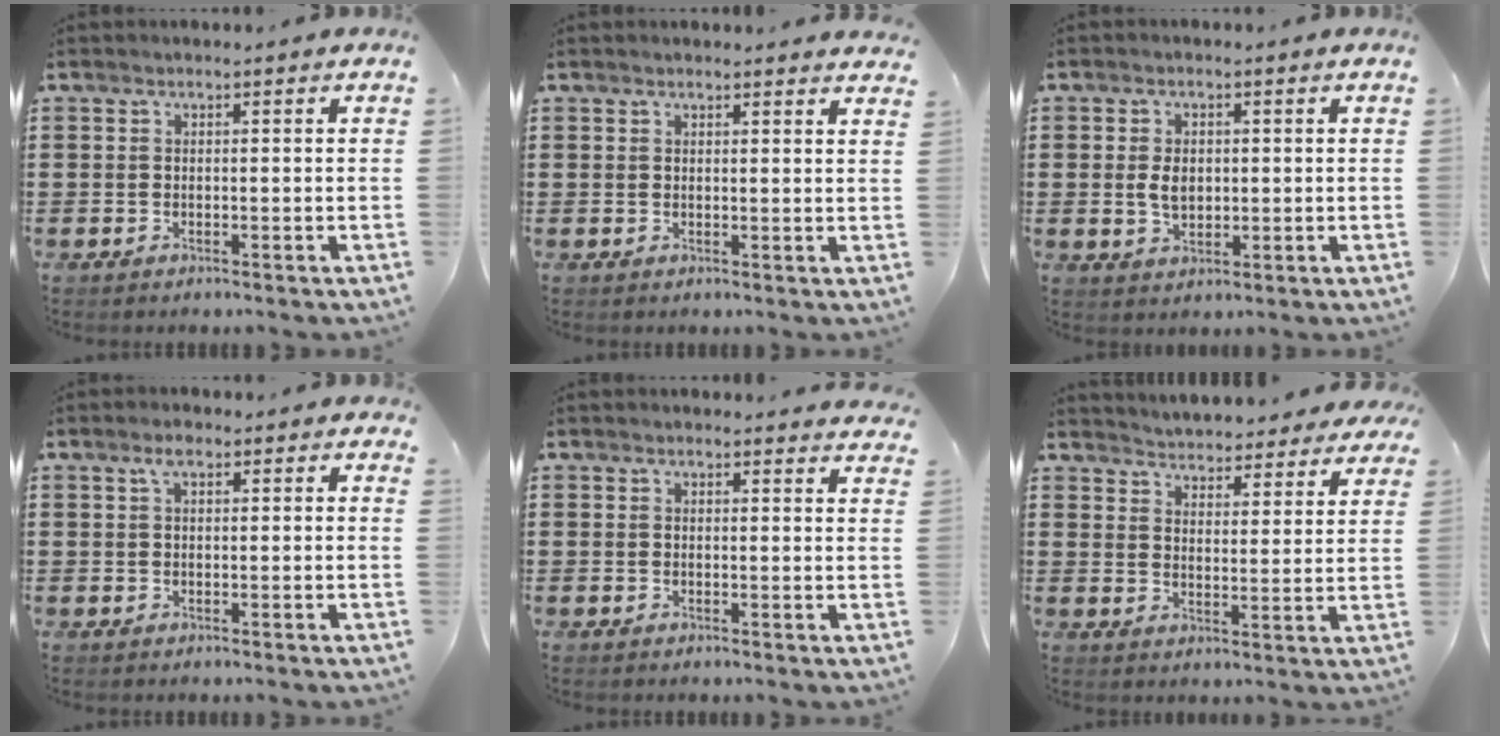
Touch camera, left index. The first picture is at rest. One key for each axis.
{"total": 1.6, "fx": 1.5, "fy": 0.1, "fz": 0.4, "tx": -0.010, "ty": 0.001, "tz": 0.029}
{"total": 3.7, "fx": 0.3, "fy": 2.4, "fz": 2.8, "tx": -0.058, "ty": 0.001, "tz": 0.001}
{"total": 3.0, "fx": 1.9, "fy": 1.0, "fz": 2.1, "tx": -0.044, "ty": 0.005, "tz": 0.034}
{"total": 2.0, "fx": 1.9, "fy": 0.1, "fz": 0.3, "tx": -0.002, "ty": -0.006, "tz": 0.035}
{"total": 4.3, "fx": 4.3, "fy": -0.2, "fz": -0.2, "tx": -0.021, "ty": -0.035, "tz": 0.073}